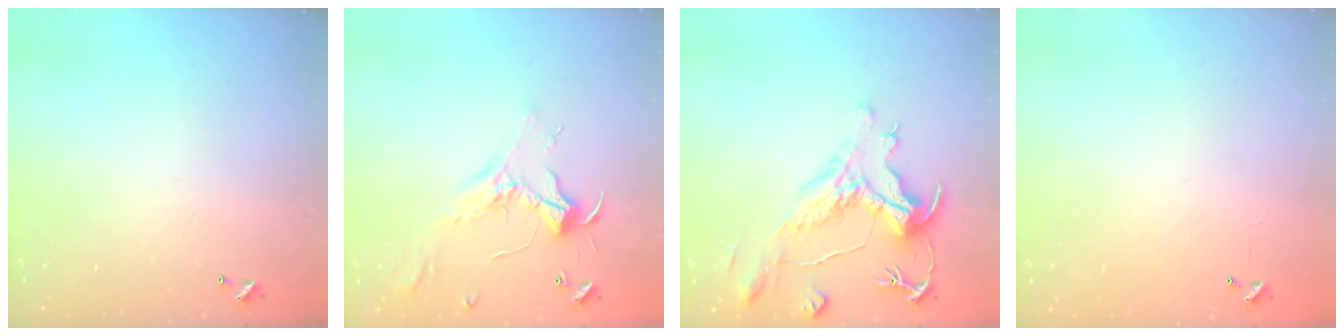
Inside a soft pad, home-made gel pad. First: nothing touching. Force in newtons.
{"total": 2.3, "press": 2.2, "slide": 0.7}
{"total": 1.9, "press": 0.8, "slide": 1.8}
{"total": 8.7, "press": 8.7, "slide": 0.5}